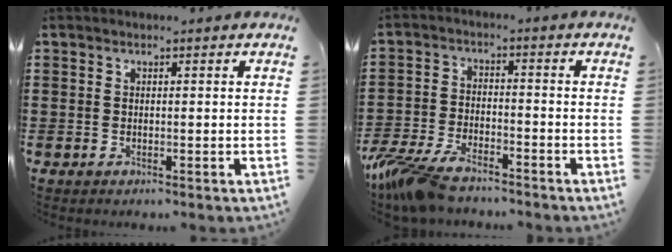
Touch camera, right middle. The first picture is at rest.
{"total": 6.9, "force": [-5.9, 1.7, 3.3], "torque": [-0.090, -0.002, -0.117]}